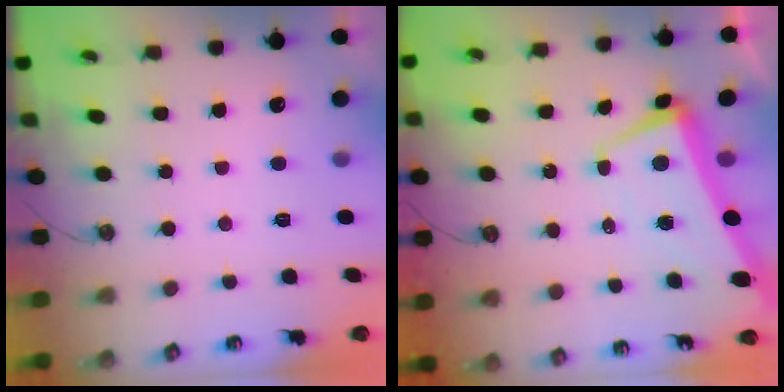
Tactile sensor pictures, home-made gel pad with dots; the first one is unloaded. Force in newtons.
{"total": 3.8, "press": 3.1, "slide": 2.1}